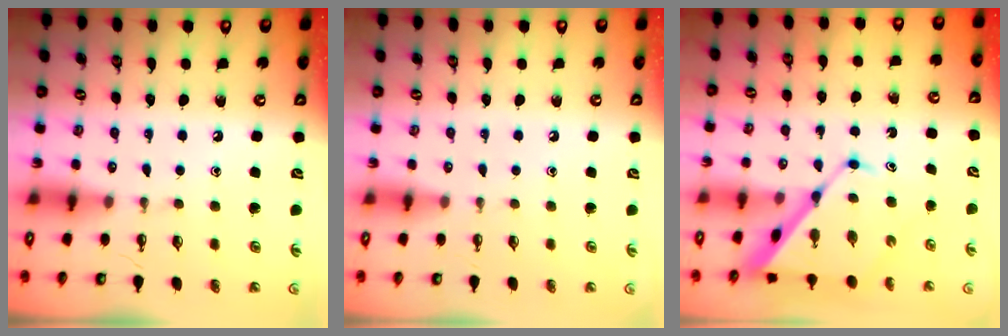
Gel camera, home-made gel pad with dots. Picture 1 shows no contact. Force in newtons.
{"total": 0.0}
{"total": 11.6, "press": 11.5, "slide": 0.9}